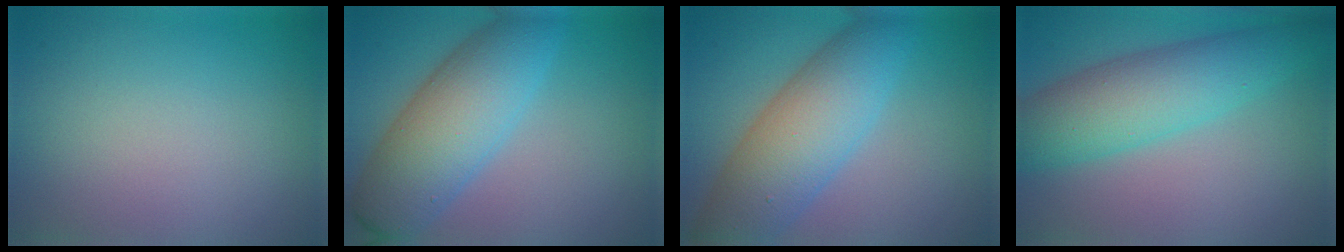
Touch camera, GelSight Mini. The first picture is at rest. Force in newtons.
{"total": 8.2, "press": 8.2, "slide": 0.0}
{"total": 8.1, "press": 8.1, "slide": 0.1}
{"total": 6.8, "press": 6.8, "slide": 0.1}